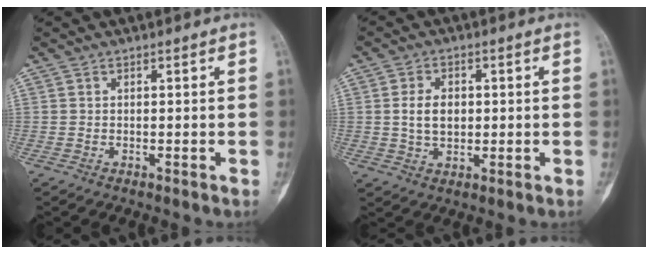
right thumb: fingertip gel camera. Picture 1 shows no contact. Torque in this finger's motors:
{"motor_torque": [0.93, 0.84, 0.30, -0.26, 0.34]}